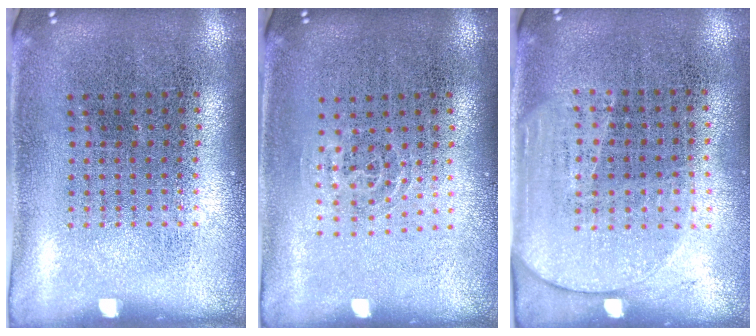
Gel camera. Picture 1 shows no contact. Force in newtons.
{"total": 0.9, "press": 0.5, "slide": 0.8}
{"total": 1.6, "press": 1.4, "slide": 0.8}